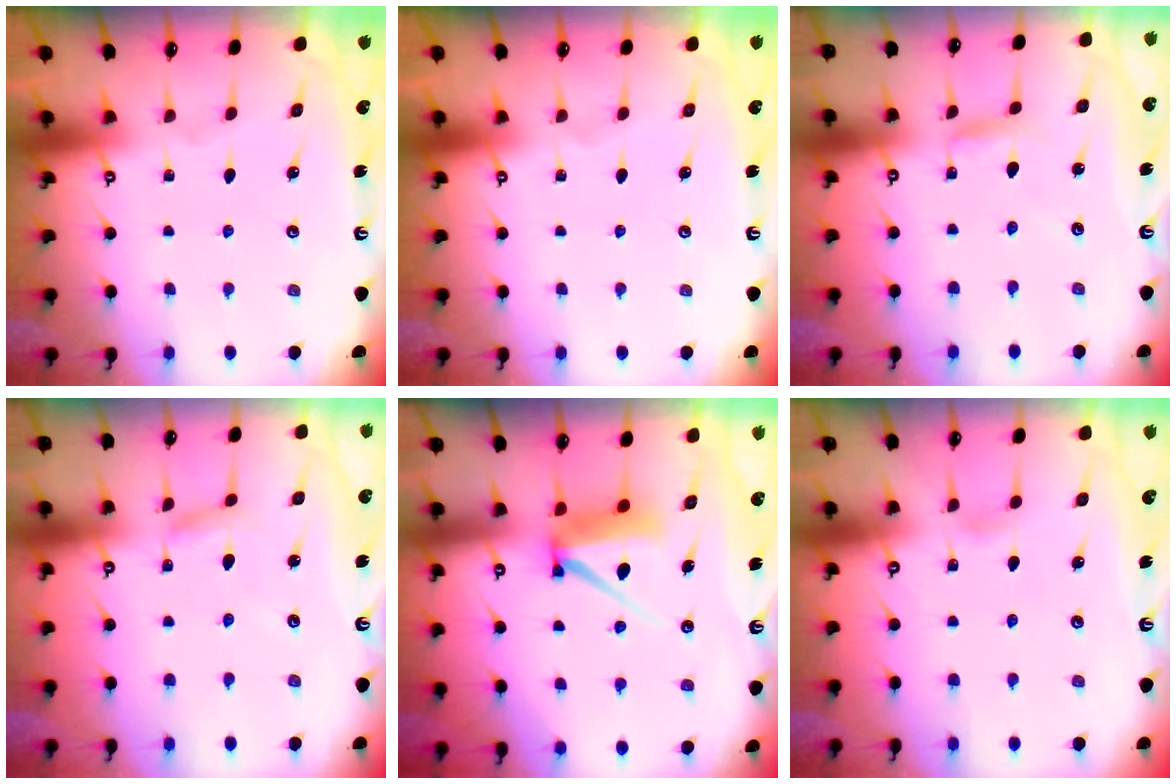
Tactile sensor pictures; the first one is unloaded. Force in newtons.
{"total": 0.0}
{"total": 2.0, "press": 2.0, "slide": 0.2}
{"total": 2.6, "press": 2.6, "slide": 0.2}
{"total": 8.2, "press": 8.1, "slide": 0.9}
{"total": 2.4, "press": 2.4, "slide": 0.3}